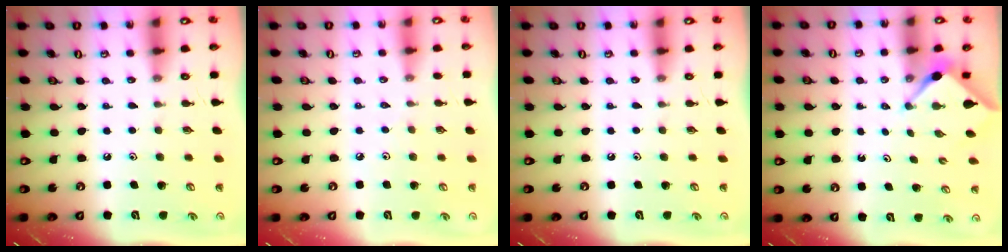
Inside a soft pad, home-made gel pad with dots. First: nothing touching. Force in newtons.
{"total": 2.7, "press": 2.6, "slide": 0.6}
{"total": 0.0}
{"total": 2.9, "press": 2.9, "slide": 0.2}